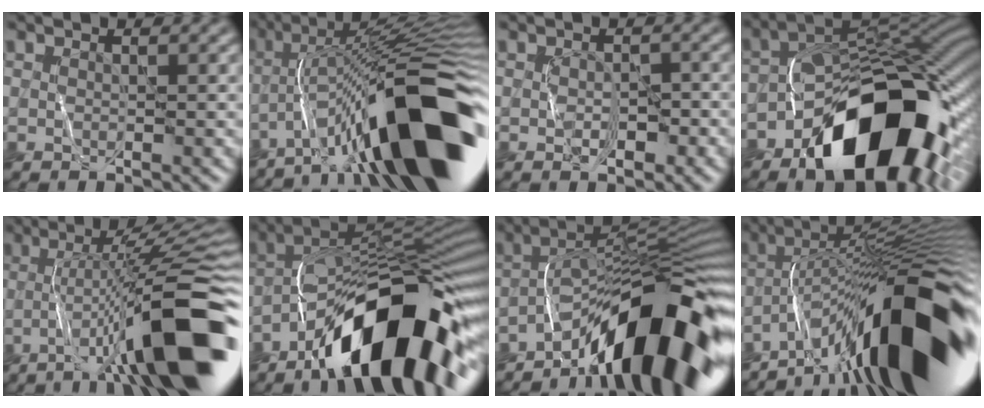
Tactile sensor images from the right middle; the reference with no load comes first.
{"total": 16.1, "force": [-7.2, 3.1, 14.0], "torque": [-0.214, 0.031, -0.120]}
{"total": 2.2, "force": [-0.9, 1.3, 1.6], "torque": [-0.022, -0.001, -0.015]}
{"total": 15.3, "force": [-7.3, 8.2, 10.6], "torque": [-0.122, 0.010, -0.136]}
{"total": 13.1, "force": [-4.3, 2.0, 12.2], "torque": [-0.190, 0.012, -0.070]}
{"total": 14.7, "force": [-8.3, 4.4, 11.3], "torque": [-0.165, 0.018, -0.152]}
{"total": 13.3, "force": [-7.8, 2.9, 10.4], "torque": [-0.145, 0.022, -0.140]}
{"total": 16.6, "force": [-8.6, 3.4, 13.7], "torque": [-0.196, 0.034, -0.156]}